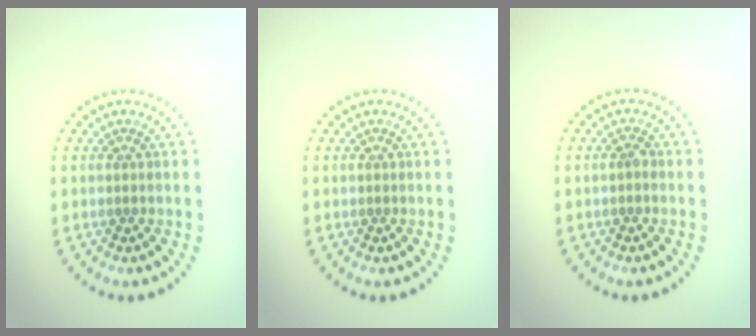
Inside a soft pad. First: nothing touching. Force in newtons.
{"total": 0.0}
{"total": 0.6, "press": 0.5, "slide": 0.3}